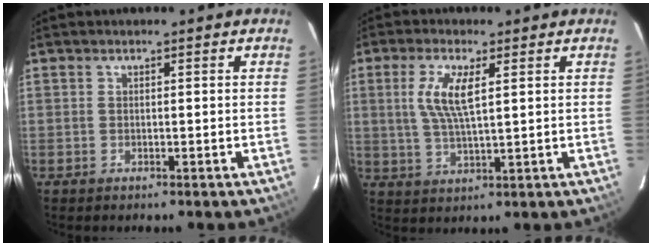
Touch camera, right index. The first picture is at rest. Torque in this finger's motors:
{"motor_torque": [0.17, 0.13, 0.20, 0.12]}